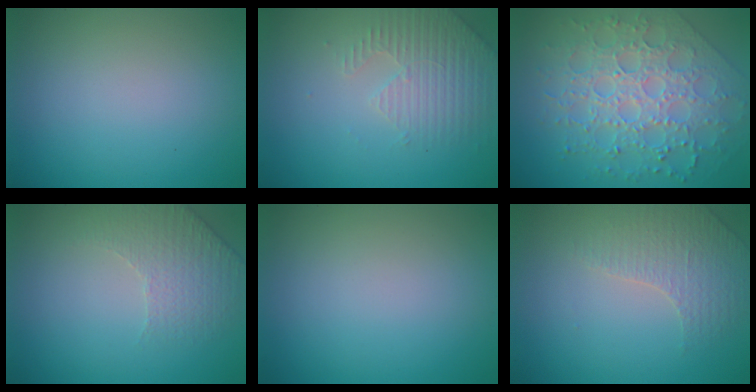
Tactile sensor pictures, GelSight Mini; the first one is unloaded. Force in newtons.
{"total": 3.5, "press": 3.4, "slide": 0.9}
{"total": 8.5, "press": 6.1, "slide": 5.9}
{"total": 1.9, "press": 1.6, "slide": 1.0}
{"total": 0.0}
{"total": 1.8, "press": 1.6, "slide": 0.8}